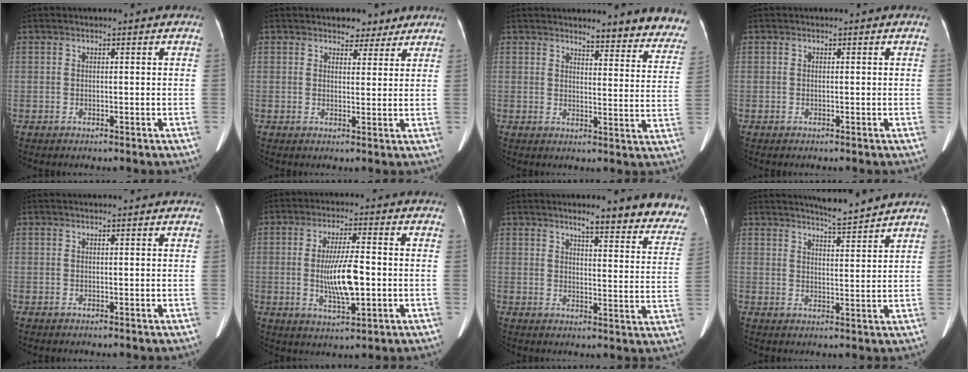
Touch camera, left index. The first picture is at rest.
{"total": 3.8, "force": [3.0, 2.1, 0.8], "torque": [-0.002, 0.003, 0.039]}
{"total": 12.5, "force": [12.0, 2.3, 3.0], "torque": [0.010, -0.047, 0.108]}
{"total": 0.0}
{"total": 2.4, "force": [2.2, 0.2, 0.9], "torque": [-0.013, 0.018, 0.024]}
{"total": 8.4, "force": [-0.8, 1.5, 8.3], "torque": [-0.157, -0.007, -0.012]}
{"total": 15.2, "force": [13.6, 2.2, 6.4], "torque": [-0.040, -0.038, 0.142]}
{"total": 5.6, "force": [5.4, -0.8, 1.3], "torque": [-0.033, -0.011, 0.081]}